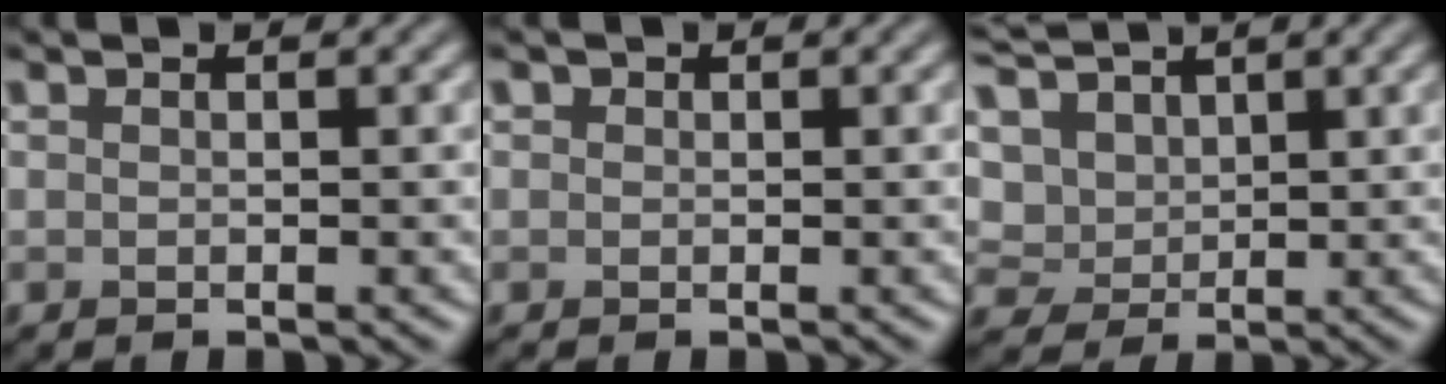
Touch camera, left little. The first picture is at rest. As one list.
[{"total": 0.7, "force": [0.2, 0.6, 0.2], "torque": [-0.002, -0.003, 0.000]}, {"total": 8.5, "force": [3.7, 6.4, 4.3], "torque": [-0.123, 0.023, 0.053]}]